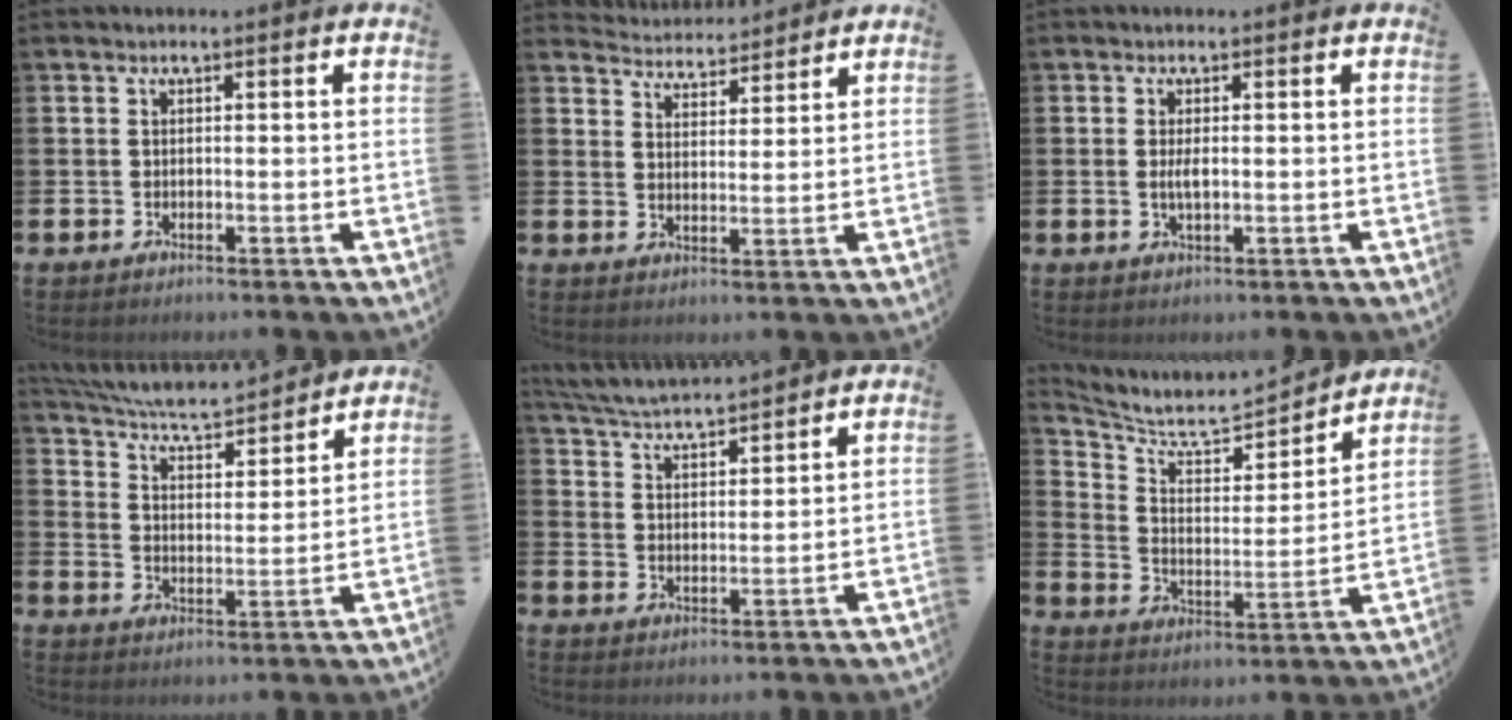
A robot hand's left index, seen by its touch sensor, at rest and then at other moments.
{"total": 4.2, "force": [4.1, 0.7, -0.3], "torque": [-0.016, -0.029, 0.073]}
{"total": 1.9, "force": [-0.2, 0.6, 1.8], "torque": [-0.031, 0.000, -0.005]}
{"total": 6.0, "force": [5.7, 0.8, 1.7], "torque": [-0.063, -0.047, 0.094]}
{"total": 4.9, "force": [4.9, 0.2, 0.7], "torque": [-0.037, -0.032, 0.086]}
{"total": 6.0, "force": [5.7, 1.3, 1.6], "torque": [-0.069, -0.055, 0.092]}